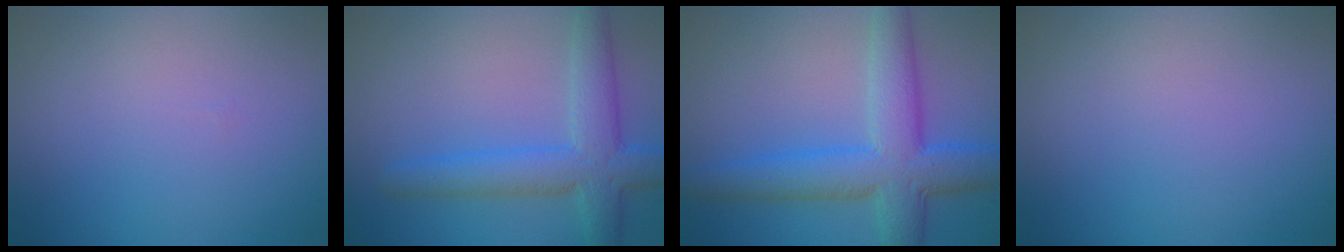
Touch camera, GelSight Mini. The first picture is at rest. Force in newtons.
{"total": 5.4, "press": 5.4, "slide": 0.3}
{"total": 7.2, "press": 7.2, "slide": 0.3}
{"total": 0.0}